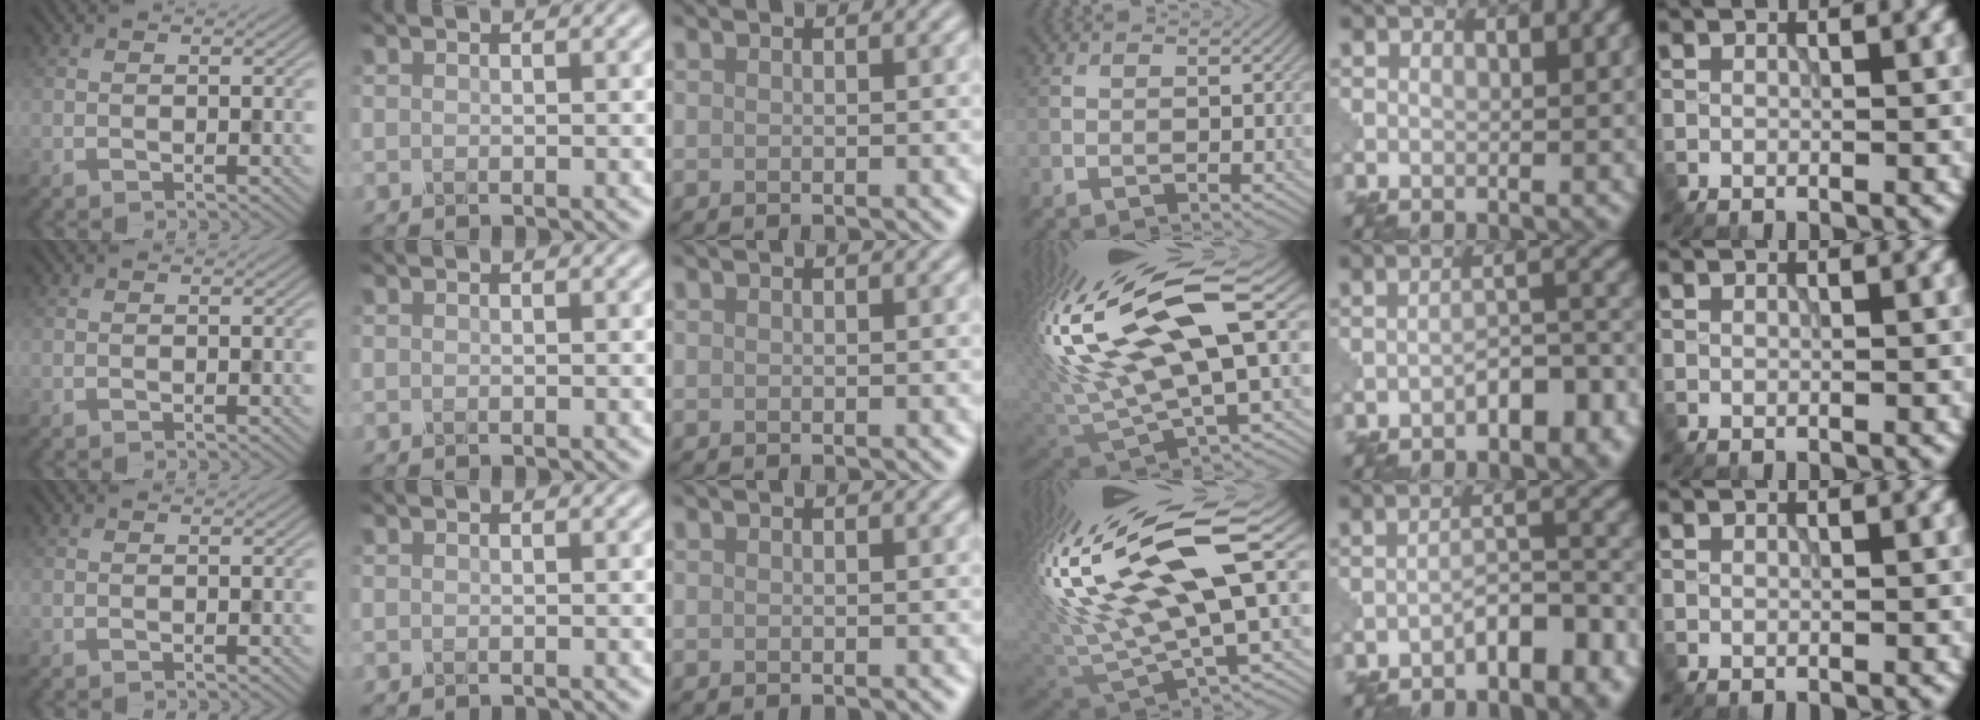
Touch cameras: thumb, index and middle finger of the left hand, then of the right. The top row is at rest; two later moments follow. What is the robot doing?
{"motion": "shake", "object": "salt shaker"}